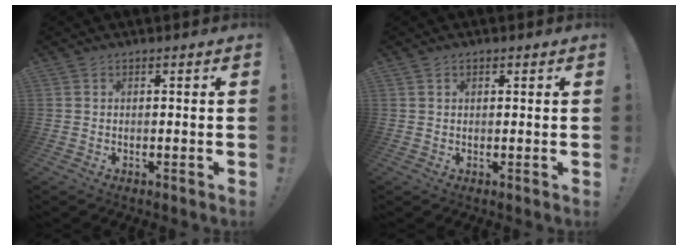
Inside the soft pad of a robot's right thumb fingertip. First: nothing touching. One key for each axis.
{"total": 0.8, "fx": 0.5, "fy": 0.6, "fz": 0.3, "tx": 0.002, "ty": -0.001, "tz": 0.007}